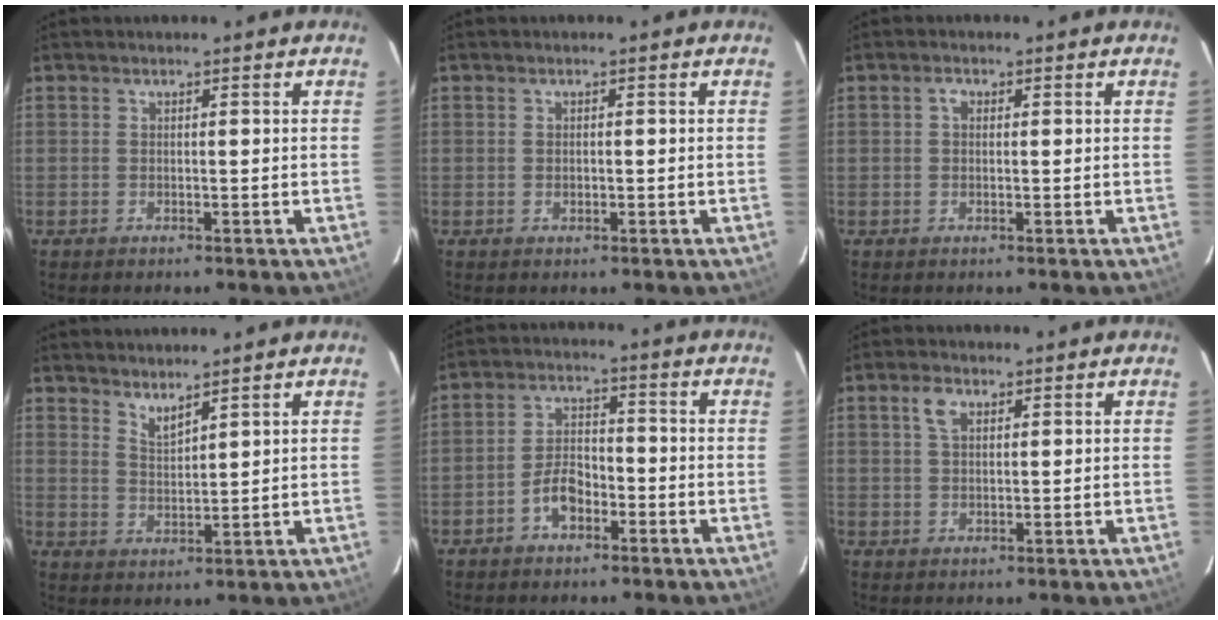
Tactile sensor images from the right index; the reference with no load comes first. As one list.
[{"total": 0.7, "force": [-0.2, 0.6, 0.3], "torque": [-0.004, 0.000, -0.002]}, {"total": 1.2, "force": [0.2, 0.9, 0.7], "torque": [-0.012, 0.007, 0.000]}, {"total": 3.5, "force": [3.1, 0.5, 1.5], "torque": [-0.027, -0.006, 0.055]}, {"total": 5.7, "force": [-3.1, 3.3, 3.5], "torque": [-0.071, 0.017, -0.052]}, {"total": 2.9, "force": [1.3, 1.7, 2.0], "torque": [-0.037, 0.008, 0.023]}]